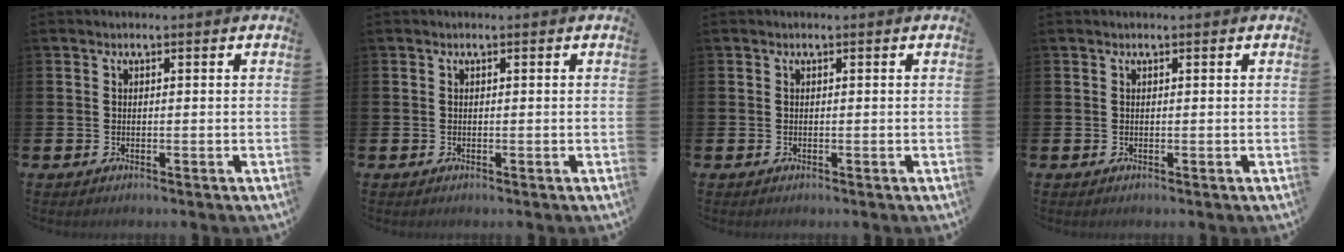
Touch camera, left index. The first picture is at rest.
{"total": 0.0}
{"total": 0.0}
{"total": 0.0}